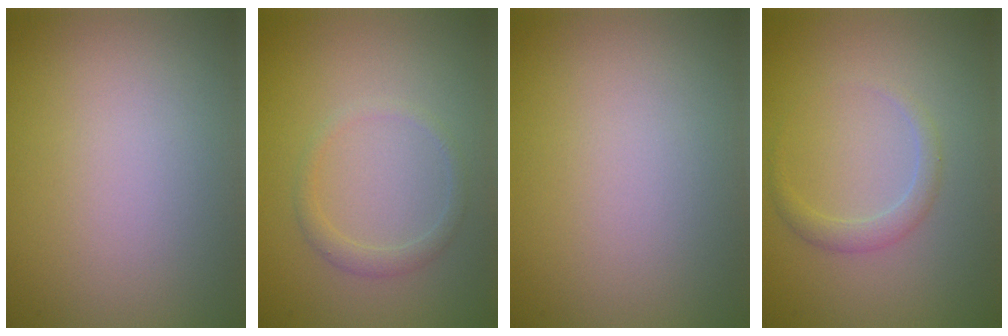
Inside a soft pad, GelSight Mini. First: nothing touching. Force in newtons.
{"total": 1.3, "press": 1.3, "slide": 0.2}
{"total": 0.0}
{"total": 1.5, "press": 1.5, "slide": 0.1}